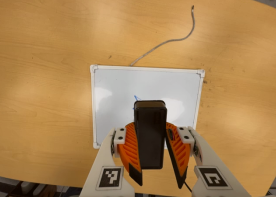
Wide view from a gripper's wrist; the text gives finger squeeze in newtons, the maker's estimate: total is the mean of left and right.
{"total": 10.8, "left": 9.7, "right": 11.9}